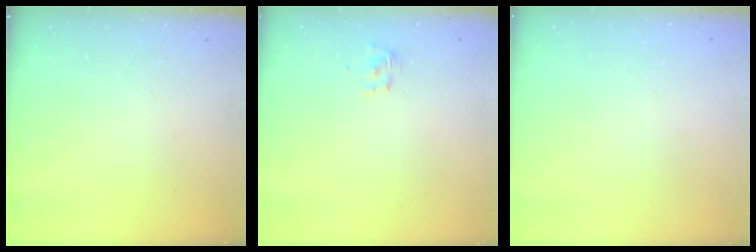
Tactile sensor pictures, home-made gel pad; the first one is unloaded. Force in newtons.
{"total": 1.9, "press": 1.6, "slide": 1.0}
{"total": 1.8, "press": 1.8, "slide": 0.2}